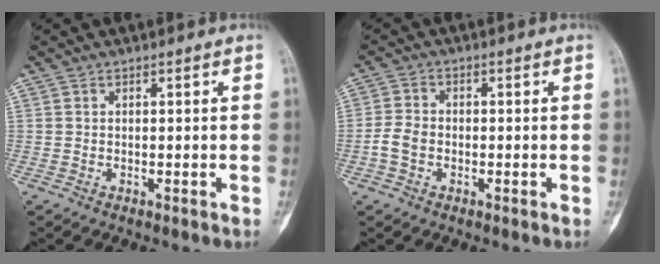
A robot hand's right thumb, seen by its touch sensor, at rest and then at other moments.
{"total": 4.0, "force": [-1.1, 2.9, 2.5], "torque": [-0.053, 0.012, -0.025]}